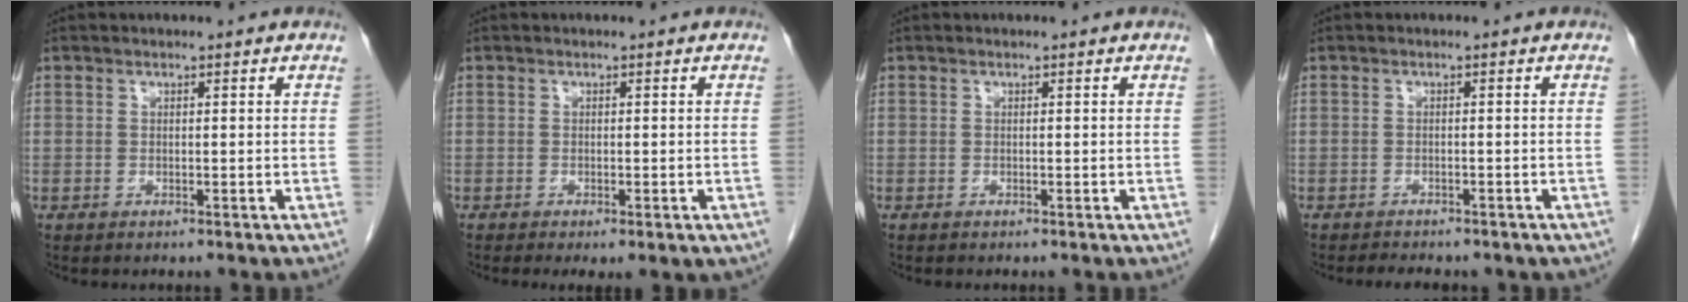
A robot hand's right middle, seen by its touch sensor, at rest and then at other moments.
{"total": 4.4, "force": [-2.7, 1.3, 3.2], "torque": [-0.037, -0.012, -0.036]}
{"total": 0.0}
{"total": 6.1, "force": [-5.1, 2.1, 2.6], "torque": [-0.040, -0.003, -0.053]}